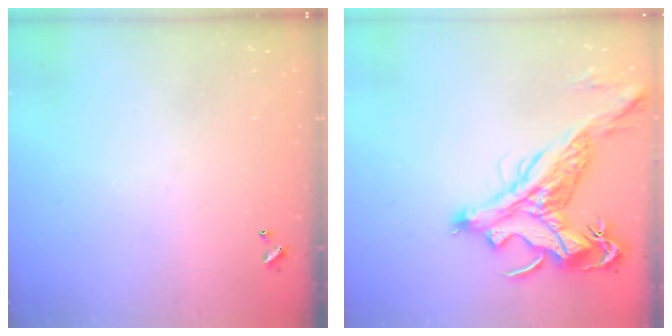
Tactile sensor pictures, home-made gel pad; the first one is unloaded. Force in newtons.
{"total": 4.5, "press": 4.3, "slide": 1.3}